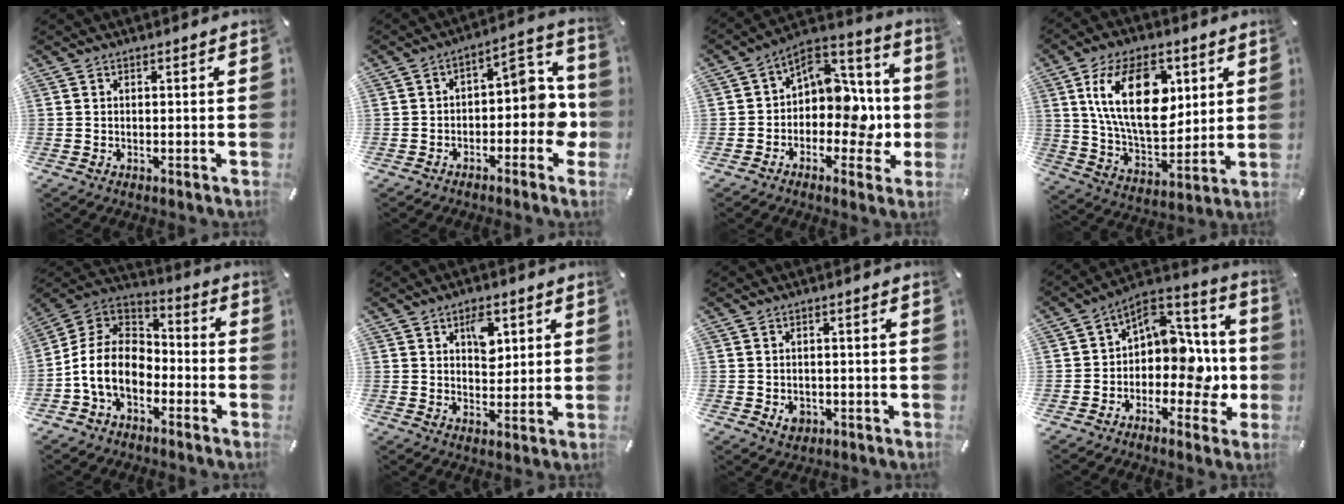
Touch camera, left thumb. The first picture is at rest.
{"total": 9.8, "force": [-1.8, 5.9, 7.6], "torque": [-0.075, 0.000, -0.035]}
{"total": 11.5, "force": [-0.4, 9.2, 6.9], "torque": [-0.080, -0.006, -0.001]}
{"total": 20.9, "force": [6.5, 12.6, 15.3], "torque": [-0.294, -0.001, 0.110]}
{"total": 12.3, "force": [-5.6, 8.7, 6.8], "torque": [-0.168, 0.022, -0.110]}
{"total": 7.2, "force": [3.0, 4.9, 4.4], "torque": [-0.040, -0.010, 0.044]}
{"total": 2.9, "force": [-0.7, 2.4, 1.4], "torque": [-0.017, 0.001, -0.014]}
{"total": 12.4, "force": [-0.8, 9.4, 8.0], "torque": [-0.084, -0.007, -0.010]}